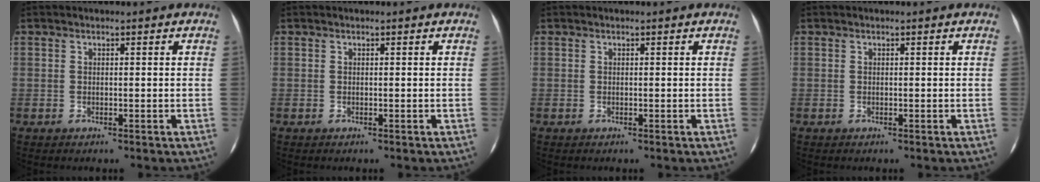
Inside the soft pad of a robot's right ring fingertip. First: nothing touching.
{"total": 0.0}
{"total": 0.0}
{"total": 0.0}